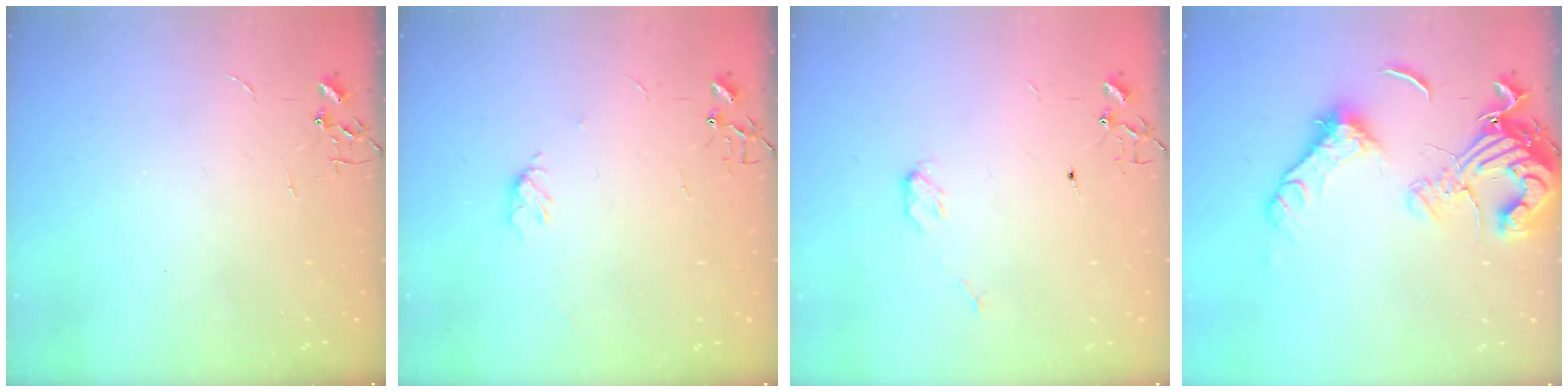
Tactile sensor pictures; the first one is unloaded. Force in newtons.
{"total": 4.5, "press": 4.5, "slide": 0.6}
{"total": 3.8, "press": 3.8, "slide": 0.4}
{"total": 18.8, "press": 18.7, "slide": 2.3}